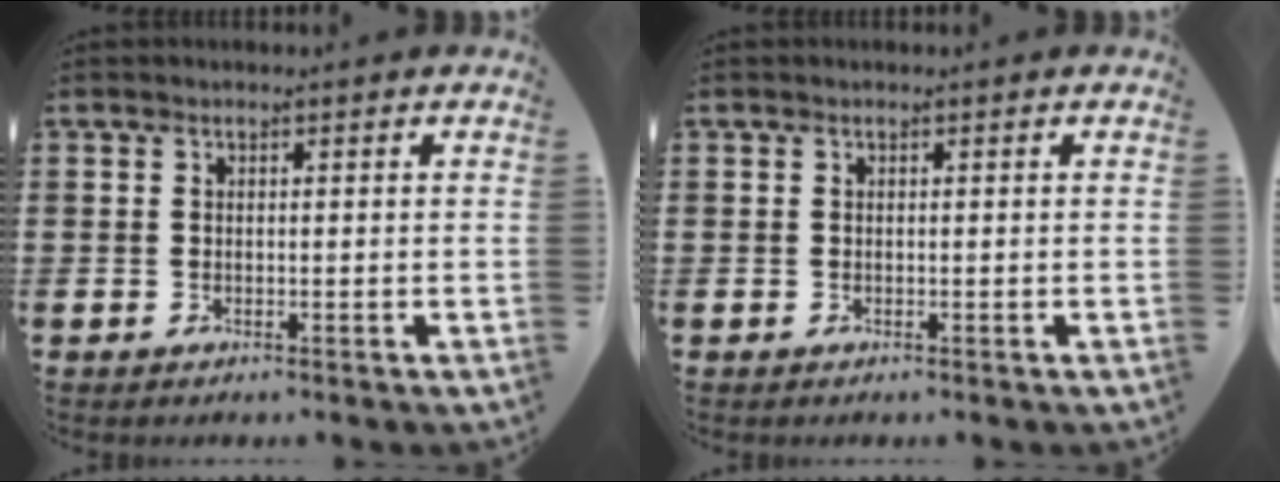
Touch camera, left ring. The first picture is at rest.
{"total": 0.0}